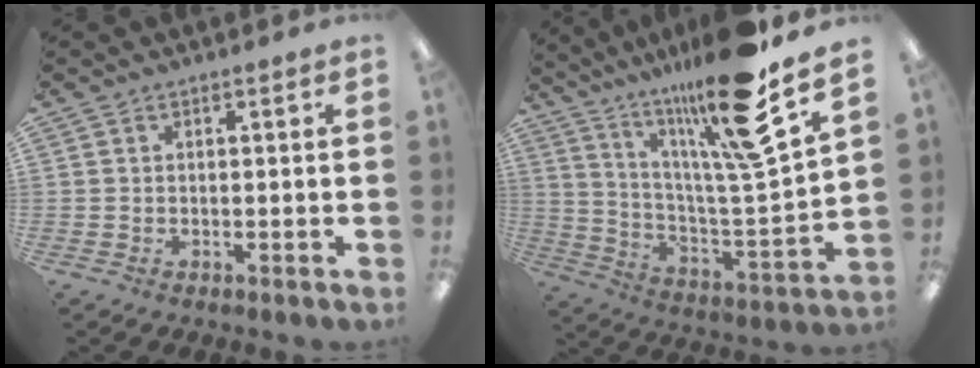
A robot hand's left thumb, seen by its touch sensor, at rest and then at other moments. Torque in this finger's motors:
{"motor_torque": [0.45, 0.49, 1.45, -1.32, 0.21]}